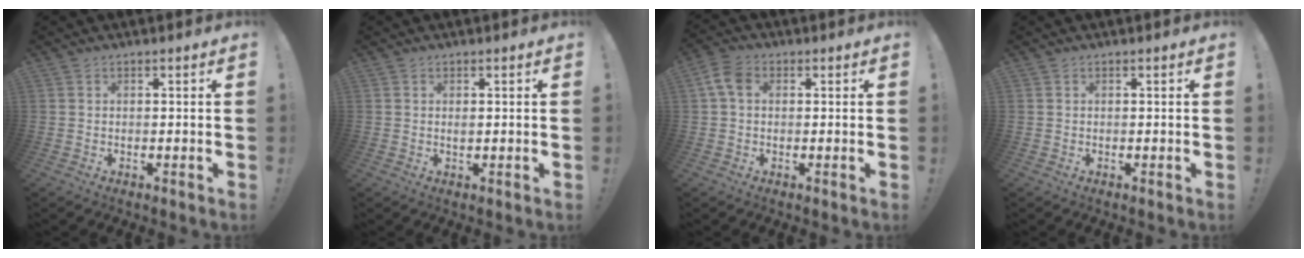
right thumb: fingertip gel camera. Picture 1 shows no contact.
{"total": 0.7, "force": [0.1, 0.4, 0.6], "torque": [-0.004, -0.001, -0.001]}
{"total": 6.1, "force": [1.4, 4.2, 4.3], "torque": [-0.087, 0.010, 0.031]}
{"total": 0.0}